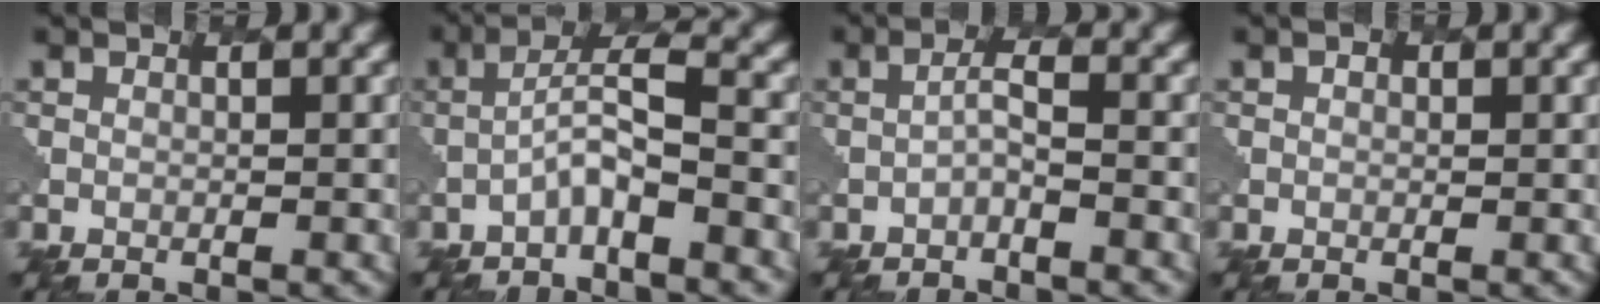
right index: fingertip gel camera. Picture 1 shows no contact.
{"total": 3.2, "force": [-1.6, 0.4, 2.7], "torque": [-0.052, 0.015, -0.041]}
{"total": 1.2, "force": [-0.6, 0.1, 1.1], "torque": [-0.025, 0.009, -0.018]}
{"total": 1.0, "force": [0.2, 0.8, 0.4], "torque": [0.008, 0.009, -0.002]}